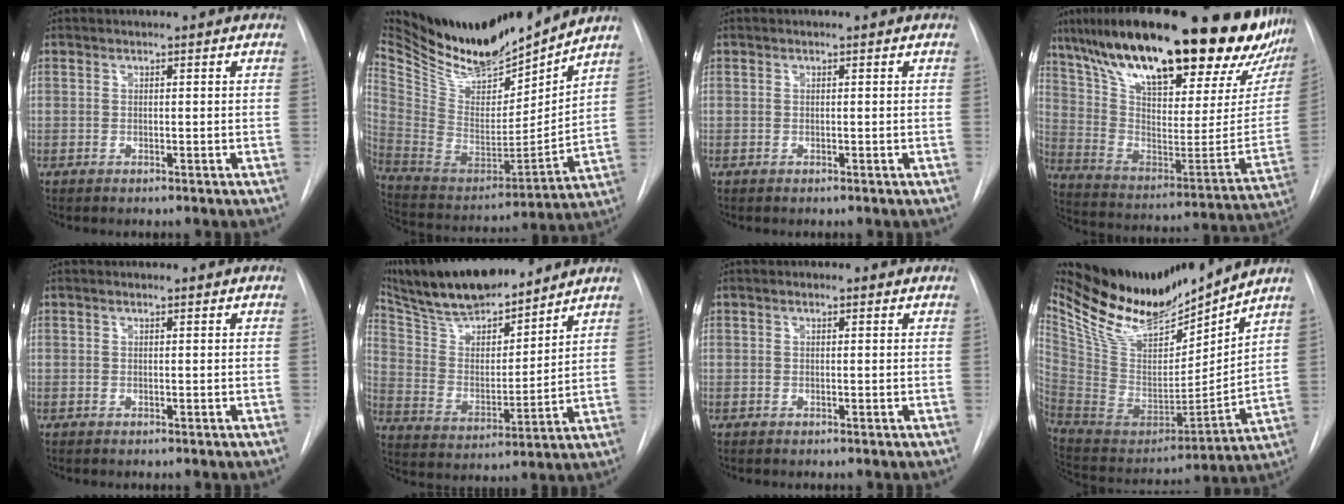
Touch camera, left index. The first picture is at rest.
{"total": 23.9, "force": [21.0, 5.9, 9.7], "torque": [-0.194, -0.024, 0.359]}
{"total": 0.0}
{"total": 36.7, "force": [26.4, 9.7, 23.7], "torque": [-0.369, -0.008, 0.389]}
{"total": 0.0}
{"total": 18.4, "force": [16.3, 3.8, 7.7], "torque": [-0.141, 0.014, 0.289]}
{"total": 0.7, "force": [0.3, 0.5, 0.5], "torque": [-0.011, 0.002, 0.002]}
{"total": 22.4, "force": [19.7, 4.3, 9.9], "torque": [-0.177, -0.026, 0.350]}